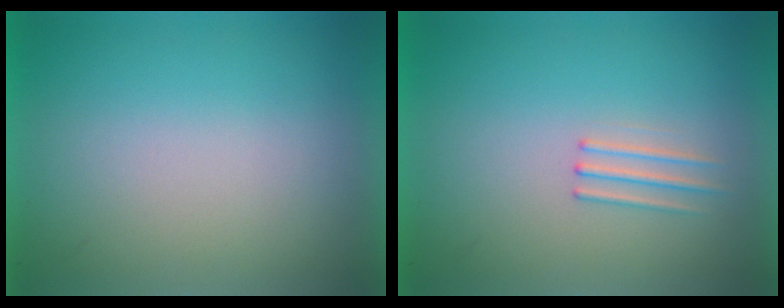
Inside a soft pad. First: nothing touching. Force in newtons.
{"total": 1.2}